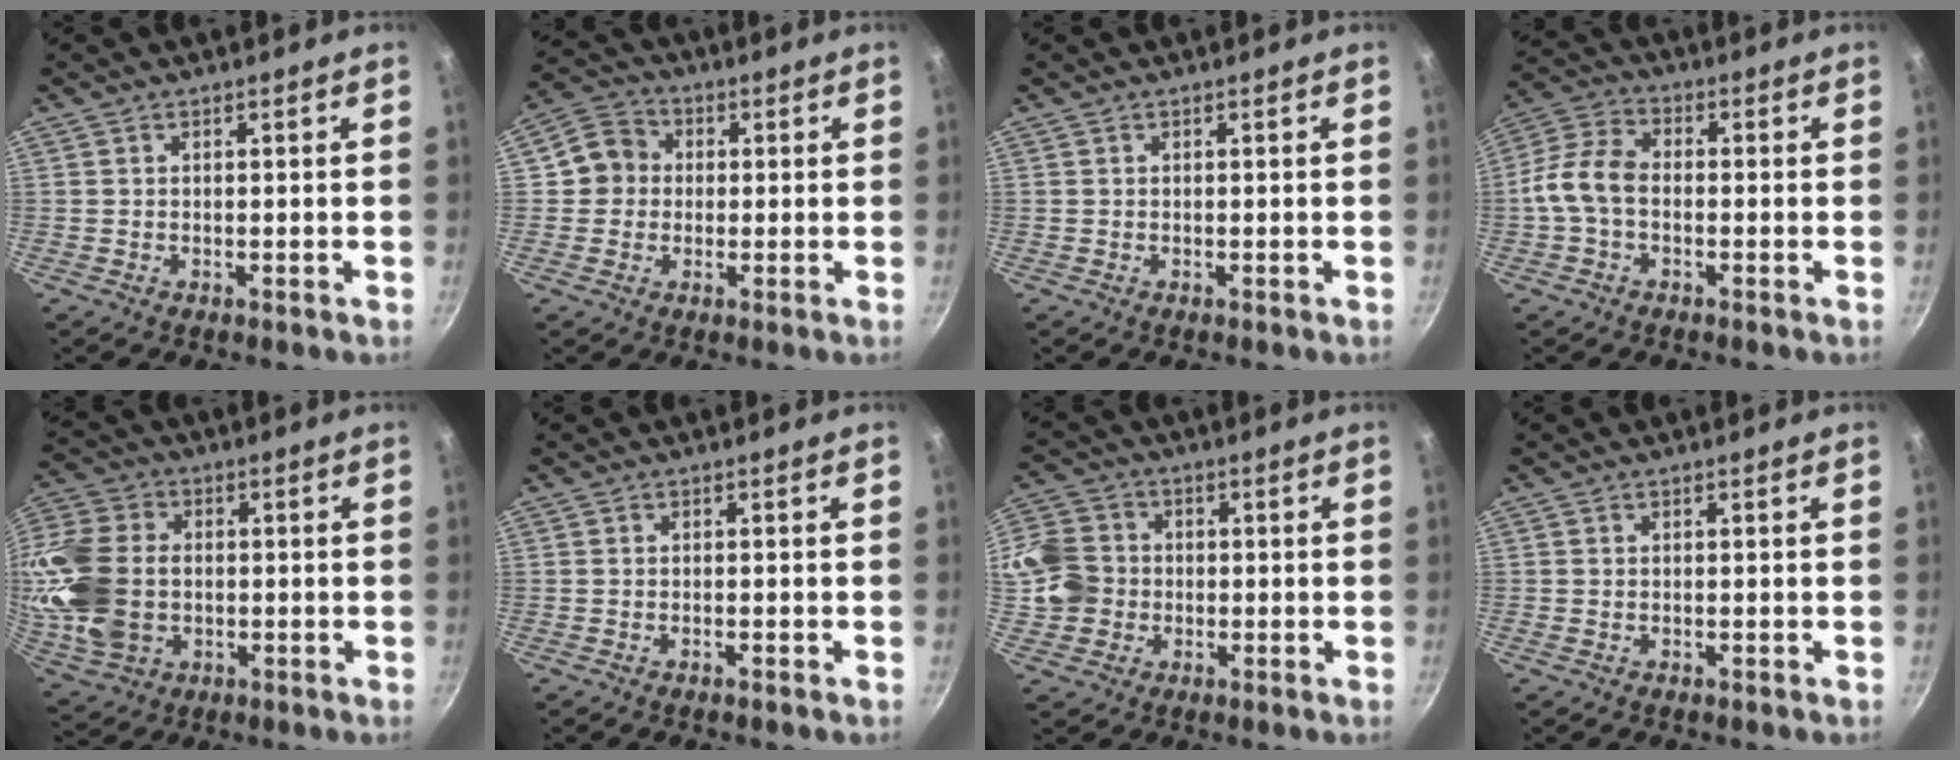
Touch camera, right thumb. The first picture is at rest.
{"total": 6.8, "force": [0.3, 6.4, 2.3], "torque": [-0.005, 0.014, -0.014]}
{"total": 0.0}
{"total": 8.2, "force": [-1.3, 5.5, 6.0], "torque": [-0.118, 0.032, -0.043]}
{"total": 19.1, "force": [-1.0, 14.3, 12.6], "torque": [-0.261, 0.014, -0.014]}
{"total": 0.6, "force": [-0.4, 0.1, 0.4], "torque": [-0.011, 0.004, -0.010]}
{"total": 10.9, "force": [-0.7, 9.8, 4.8], "torque": [-0.077, 0.020, -0.027]}
{"total": 0.0}